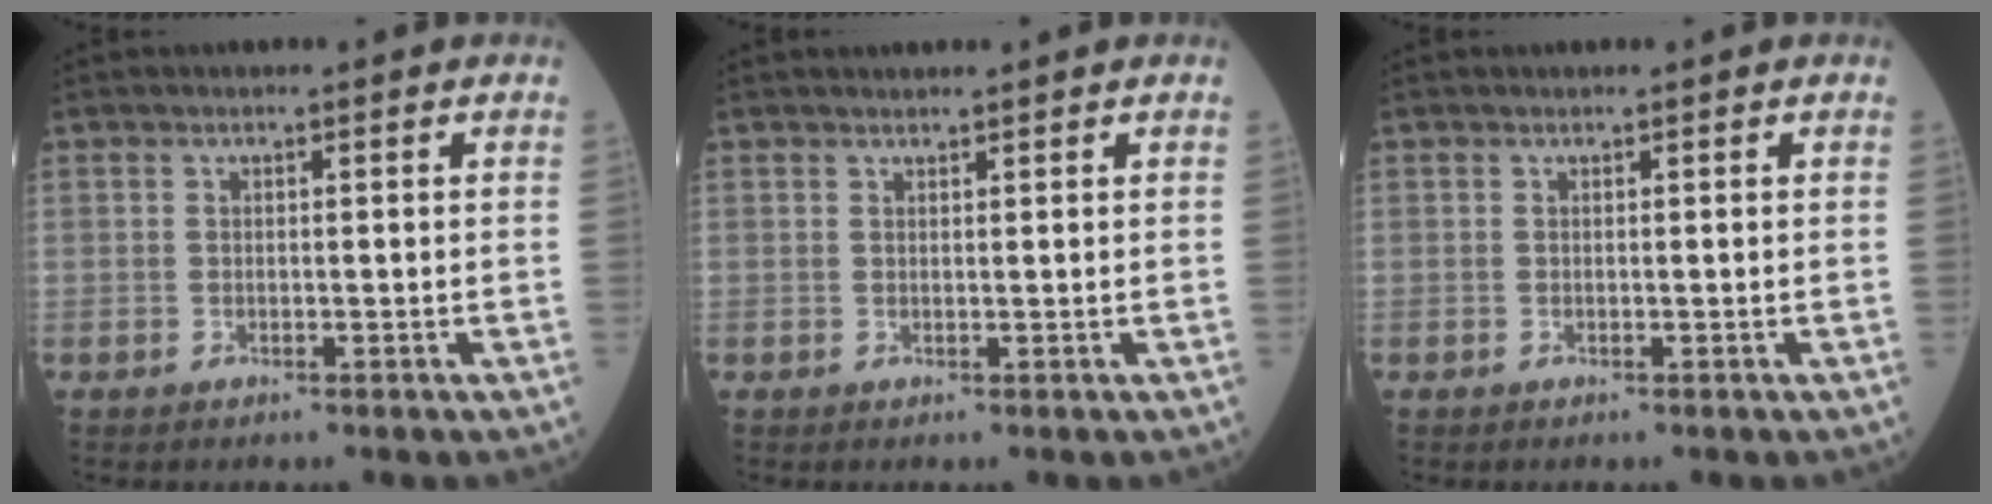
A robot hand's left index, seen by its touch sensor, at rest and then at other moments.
{"total": 1.9, "force": [1.8, 0.0, 0.6], "torque": [-0.007, 0.016, 0.028]}
{"total": 0.0}